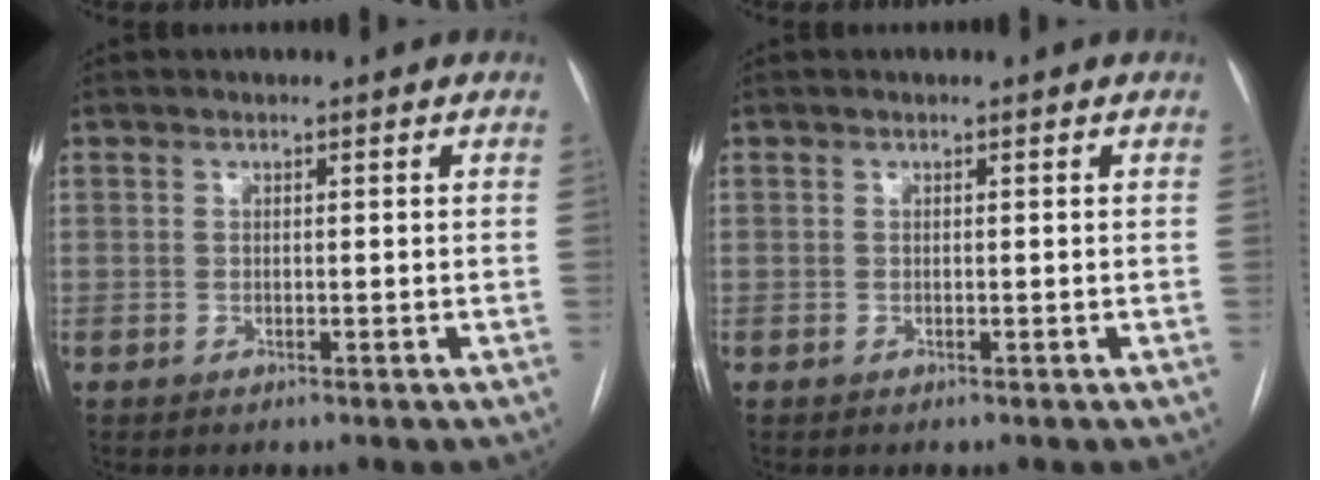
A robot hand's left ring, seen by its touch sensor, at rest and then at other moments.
{"total": 0.0}